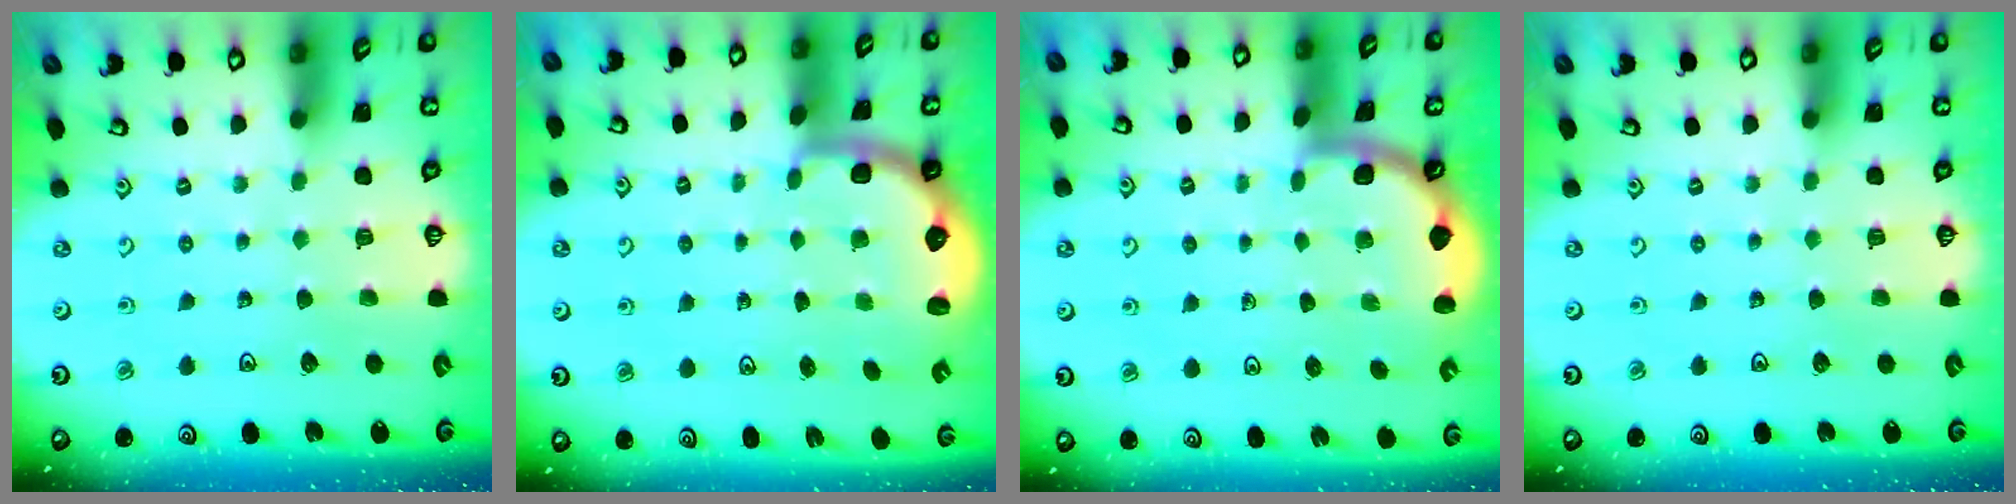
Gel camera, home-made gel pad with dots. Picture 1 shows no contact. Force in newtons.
{"total": 3.0, "press": 2.1, "slide": 2.1}
{"total": 1.7, "press": 1.7, "slide": 0.1}
{"total": 0.0}